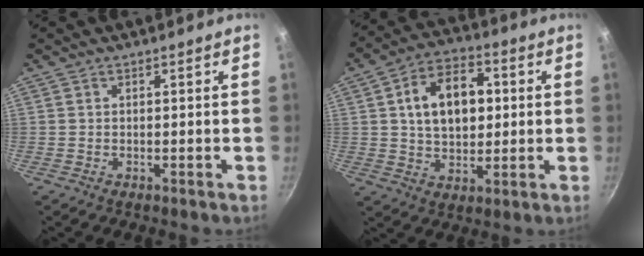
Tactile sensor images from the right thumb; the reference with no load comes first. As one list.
[{"total": 14.2, "force": [2.4, 9.3, 10.4], "torque": [-0.137, 0.012, 0.032]}]